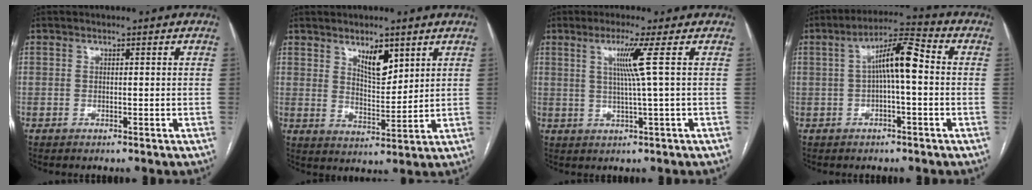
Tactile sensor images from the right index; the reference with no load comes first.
{"total": 6.0, "force": [3.6, 2.1, 4.3], "torque": [-0.076, -0.007, 0.067]}
{"total": 4.9, "force": [1.3, -1.8, 4.4], "torque": [-0.087, -0.005, 0.028]}
{"total": 7.7, "force": [0.3, 1.3, 7.6], "torque": [-0.134, 0.028, 0.001]}